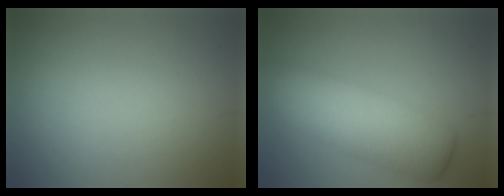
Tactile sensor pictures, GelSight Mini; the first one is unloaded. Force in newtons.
{"total": 7.5, "press": 7.5, "slide": 0.3}